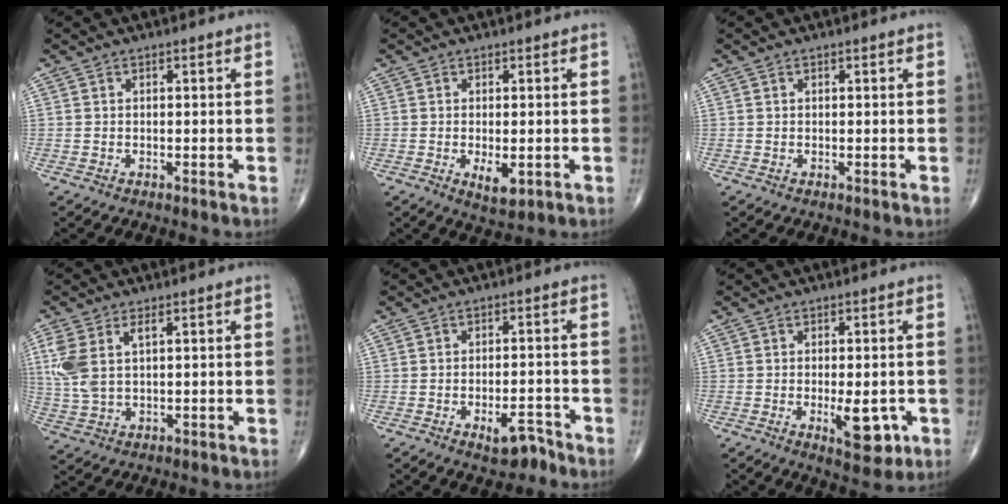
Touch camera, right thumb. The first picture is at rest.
{"total": 4.0, "force": [-0.9, 1.8, 3.5], "torque": [-0.053, -0.010, -0.009]}
{"total": 0.0}
{"total": 7.9, "force": [2.4, 4.0, 6.4], "torque": [-0.161, 0.006, 0.055]}
{"total": 4.9, "force": [-3.1, 2.2, 3.1], "torque": [-0.035, 0.020, -0.043]}
{"total": 7.1, "force": [-1.8, 3.1, 6.2], "torque": [-0.071, -0.009, -0.018]}